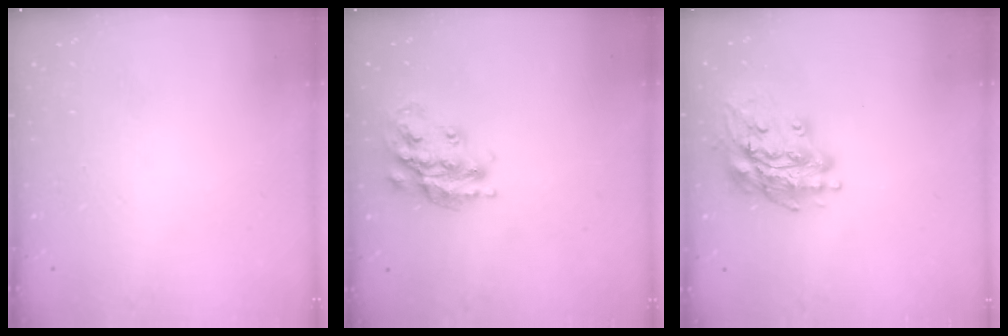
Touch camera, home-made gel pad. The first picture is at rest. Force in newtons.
{"total": 19.7, "press": 19.6, "slide": 1.4}
{"total": 16.0, "press": 16.0, "slide": 1.4}